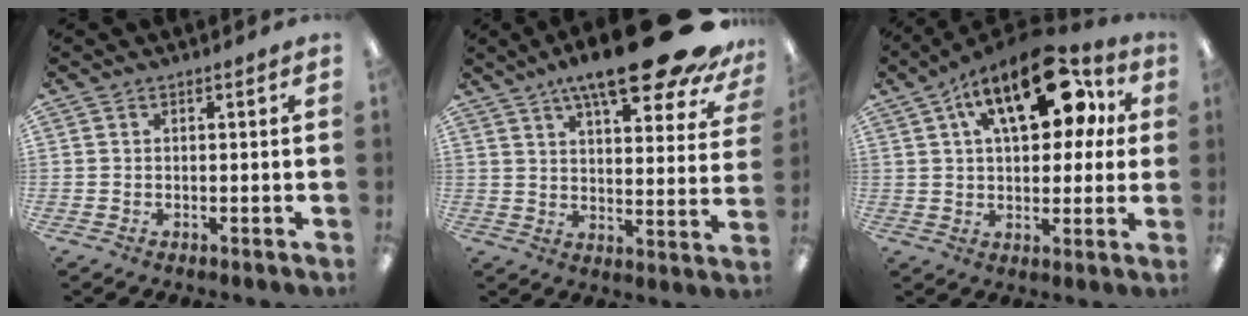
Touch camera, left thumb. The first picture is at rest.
{"total": 20.0, "force": [14.5, 4.8, 12.9], "torque": [-0.189, -0.094, 0.235]}
{"total": 20.9, "force": [9.5, 10.4, 15.4], "torque": [-0.234, -0.023, 0.154]}